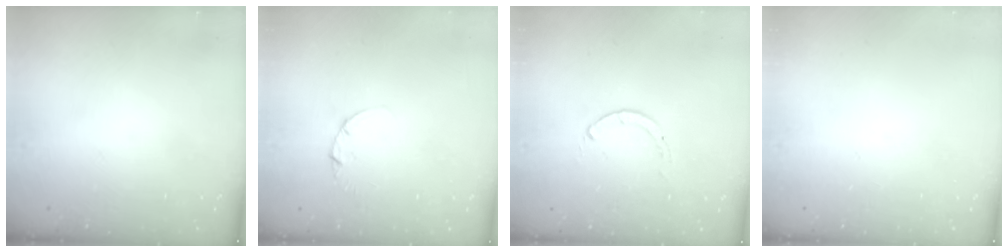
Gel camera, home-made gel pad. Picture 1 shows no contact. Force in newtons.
{"total": 1.3, "press": 1.3, "slide": 0.2}
{"total": 0.0}
{"total": 0.0}